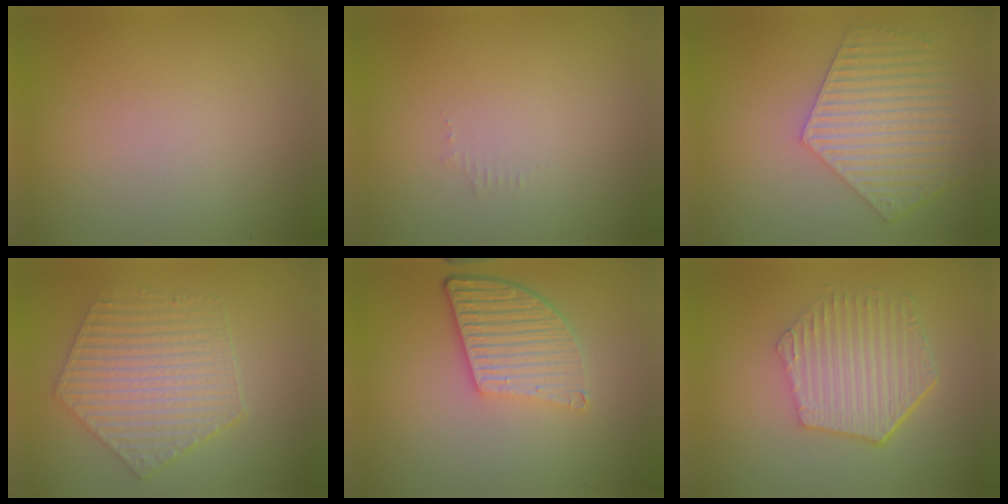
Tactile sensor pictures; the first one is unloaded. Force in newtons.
{"total": 0.6, "press": 0.6, "slide": 0.1}
{"total": 5.8, "press": 4.6, "slide": 3.5}
{"total": 5.6, "press": 4.6, "slide": 3.1}
{"total": 5.4, "press": 3.9, "slide": 3.8}
{"total": 5.7, "press": 4.2, "slide": 3.9}